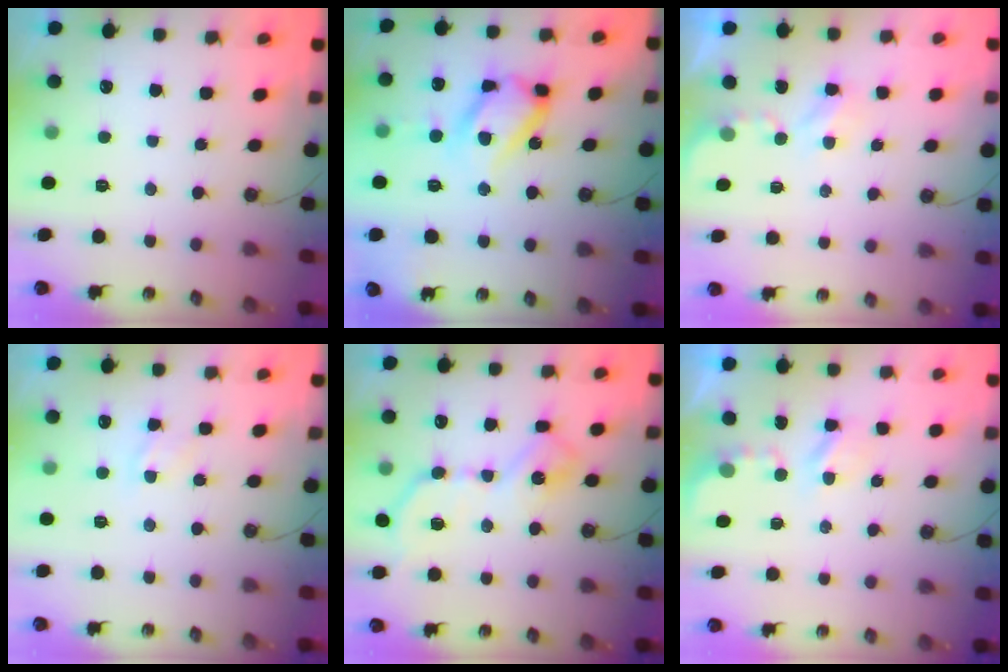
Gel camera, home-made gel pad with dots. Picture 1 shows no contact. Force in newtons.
{"total": 18.1, "press": 18.0, "slide": 1.9}
{"total": 2.7, "press": 2.7, "slide": 0.5}
{"total": 8.0, "press": 8.0, "slide": 0.7}
{"total": 13.1, "press": 13.1, "slide": 0.6}
{"total": 2.9, "press": 2.9, "slide": 0.4}